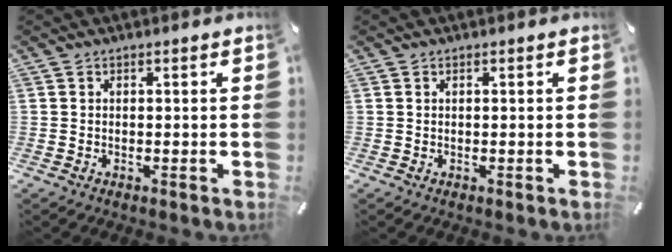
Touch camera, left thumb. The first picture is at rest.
{"total": 0.0}